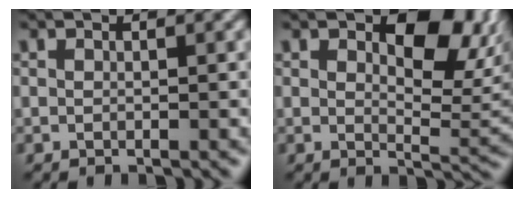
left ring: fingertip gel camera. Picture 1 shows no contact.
{"total": 7.6, "force": [3.3, 3.7, 5.8], "torque": [-0.076, -0.003, 0.048]}